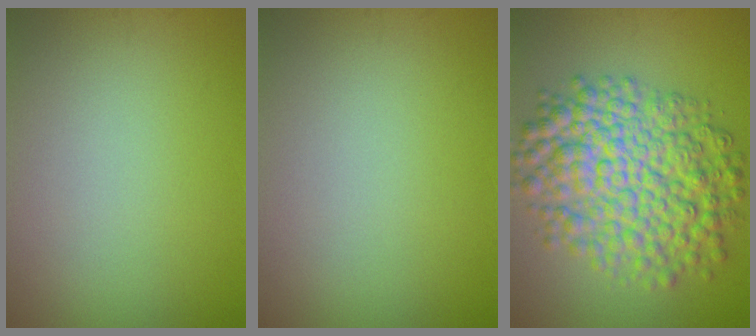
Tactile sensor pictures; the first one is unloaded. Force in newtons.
{"total": 0.0}
{"total": 9.4, "press": 9.4, "slide": 0.2}